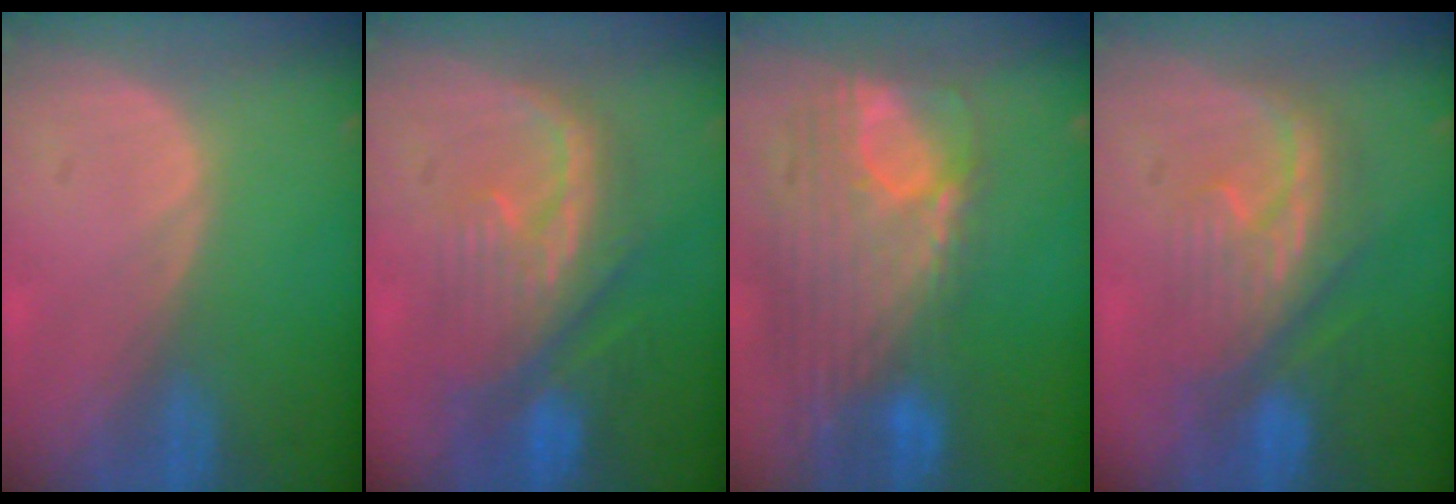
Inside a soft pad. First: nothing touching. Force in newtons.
{"total": 9.0, "press": 8.7, "slide": 2.0}
{"total": 12.3, "press": 10.4, "slide": 6.5}
{"total": 8.0, "press": 8.0, "slide": 1.0}